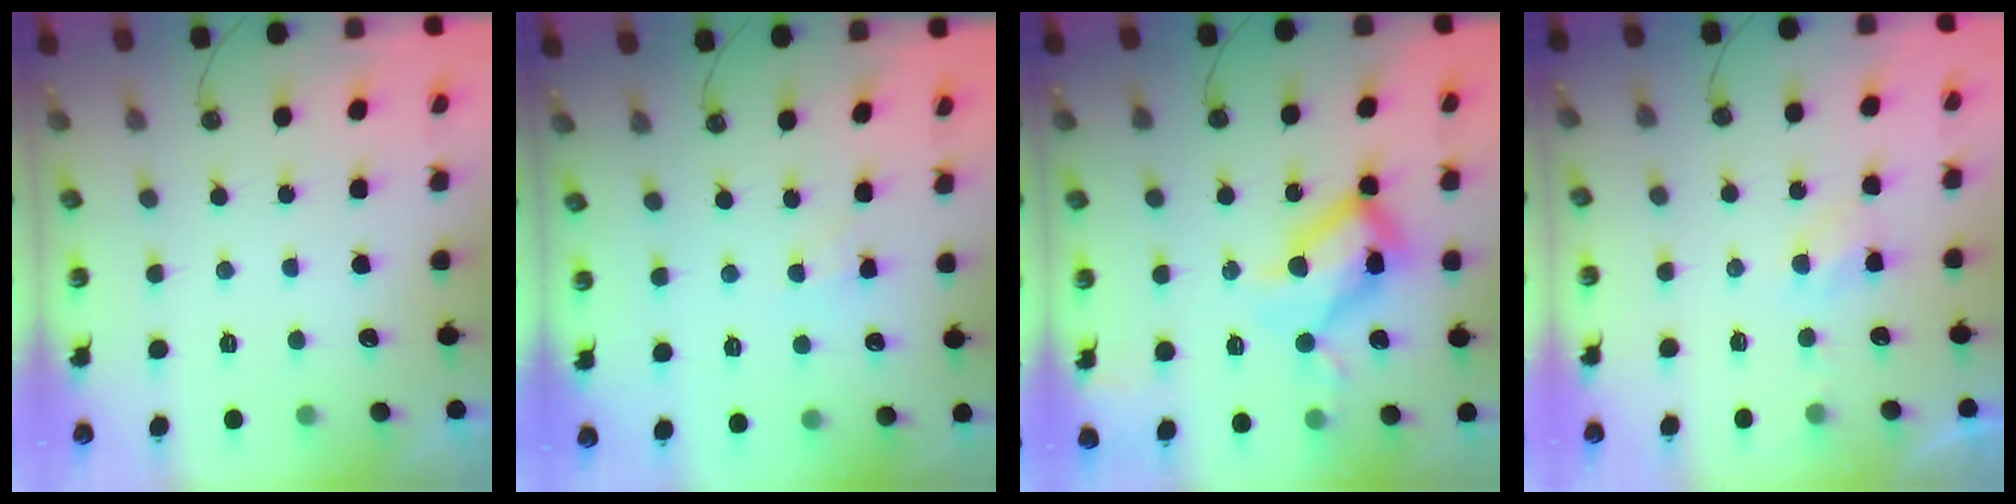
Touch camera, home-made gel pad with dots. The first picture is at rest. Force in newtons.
{"total": 2.7, "press": 2.7, "slide": 0.4}
{"total": 20.1, "press": 20.0, "slide": 1.8}
{"total": 3.8, "press": 3.7, "slide": 0.6}